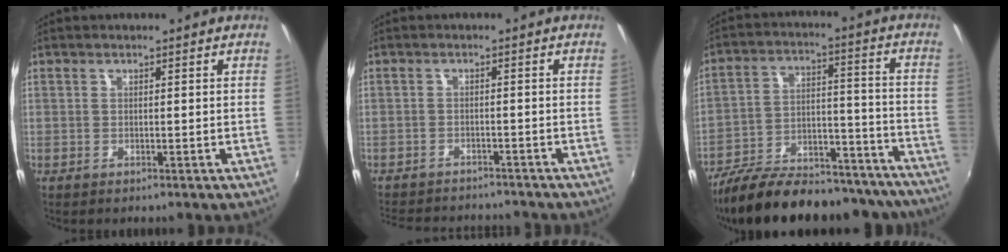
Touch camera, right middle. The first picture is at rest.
{"total": 11.1, "force": [-10.1, 3.0, 3.6], "torque": [-0.090, -0.012, -0.148]}
{"total": 28.8, "force": [-23.9, 10.0, 12.5], "torque": [-0.221, 0.022, -0.319]}